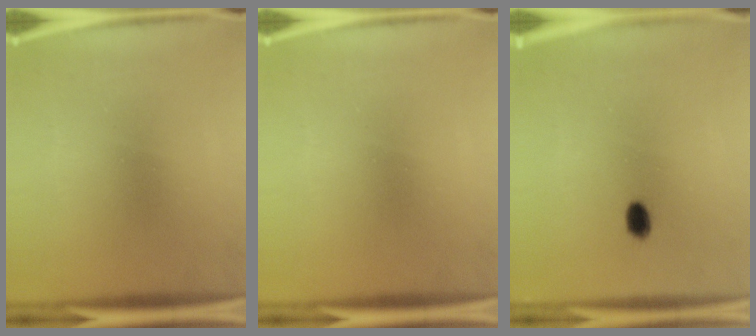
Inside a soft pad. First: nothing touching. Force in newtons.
{"total": 0.0}
{"total": 2.4}